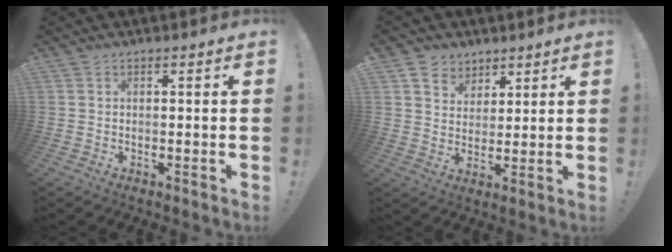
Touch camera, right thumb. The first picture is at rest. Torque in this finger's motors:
{"motor_torque": [-0.05, 0.15, -0.08, 0.37, 0.29]}